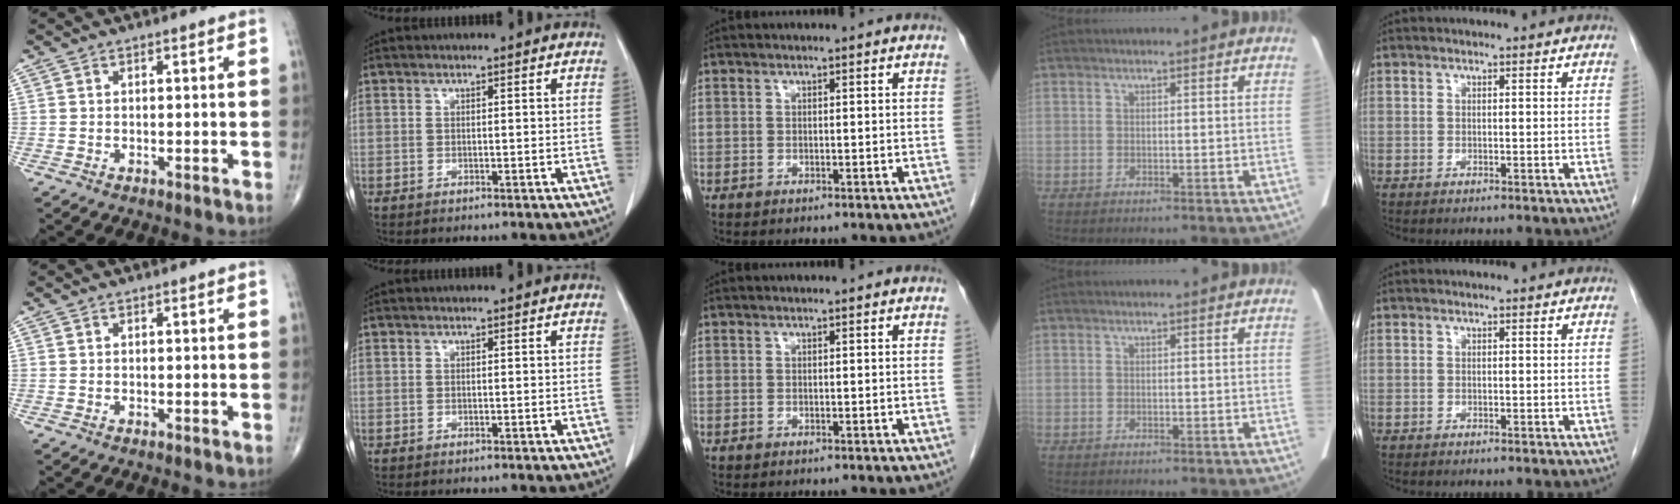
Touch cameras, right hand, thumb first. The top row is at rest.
{}